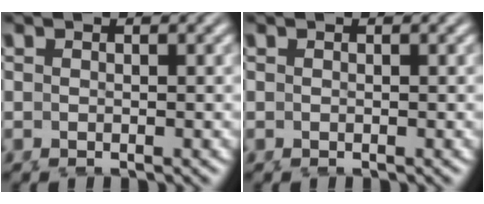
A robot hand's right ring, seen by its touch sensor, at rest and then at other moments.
{"total": 0.0}